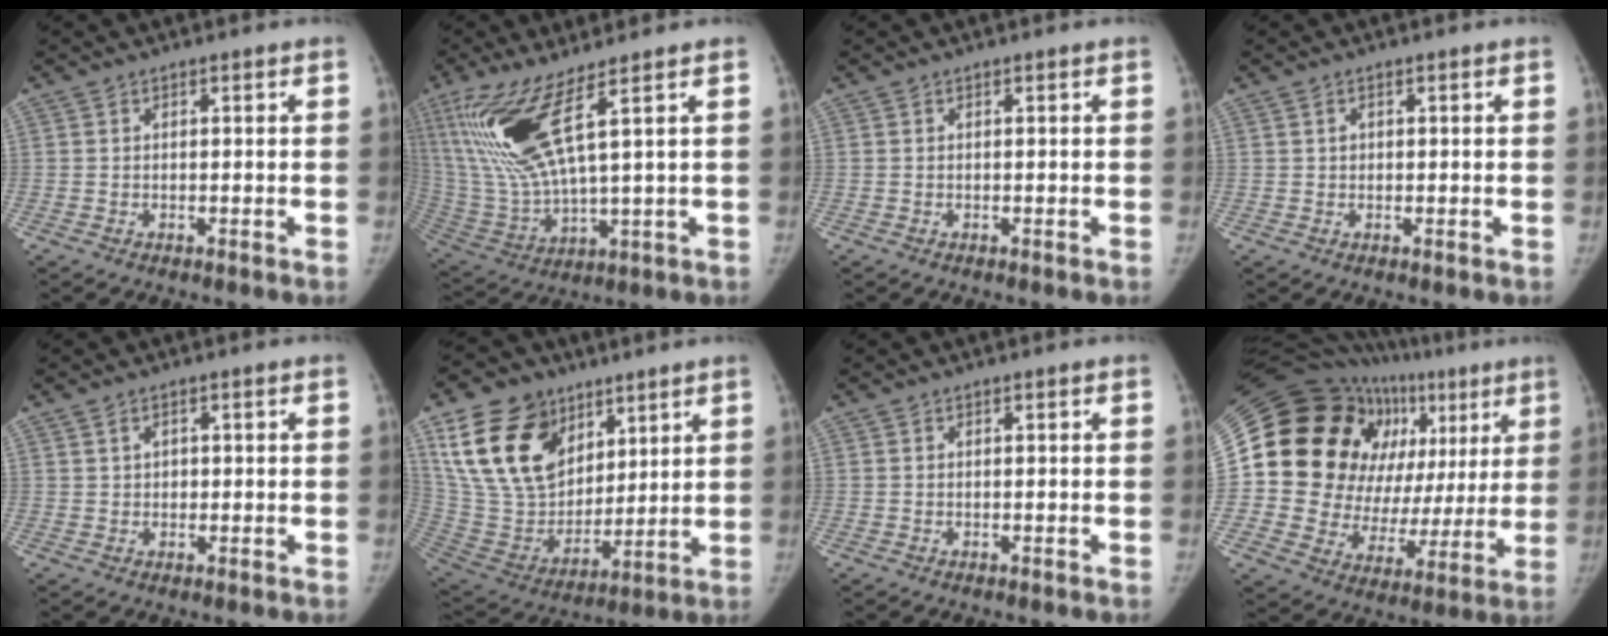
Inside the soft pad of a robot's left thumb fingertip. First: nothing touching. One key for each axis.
{"total": 15.2, "fx": 7.3, "fy": 2.8, "fz": 13.1, "tx": -0.305, "ty": -0.038, "tz": 0.160}
{"total": 0.0}
{"total": 1.1, "fx": 0.4, "fy": 0.9, "fz": 0.4, "tx": -0.001, "ty": 0.000, "tz": 0.006}
{"total": 1.7, "fx": 0.6, "fy": 1.4, "fz": 0.7, "tx": -0.003, "ty": -0.003, "tz": 0.011}
{"total": 23.2, "fx": 11.6, "fy": 15.9, "fz": 12.3, "tx": -0.217, "ty": -0.031, "tz": 0.225}
{"total": 0.0}
{"total": 32.0, "fx": 10.8, "fy": 20.2, "fz": 22.4, "tx": -0.307, "ty": 0.048, "tz": 0.191}